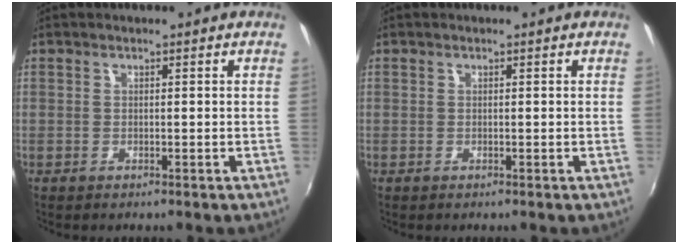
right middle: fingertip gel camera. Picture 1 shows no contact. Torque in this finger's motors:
{"motor_torque": [0.00, 0.00, 0.00, 0.00]}